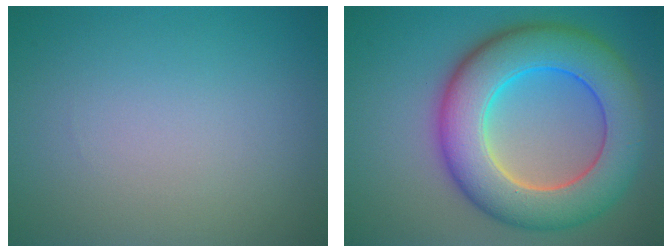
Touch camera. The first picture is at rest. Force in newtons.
{"total": 10.7, "press": 10.7, "slide": 0.4}